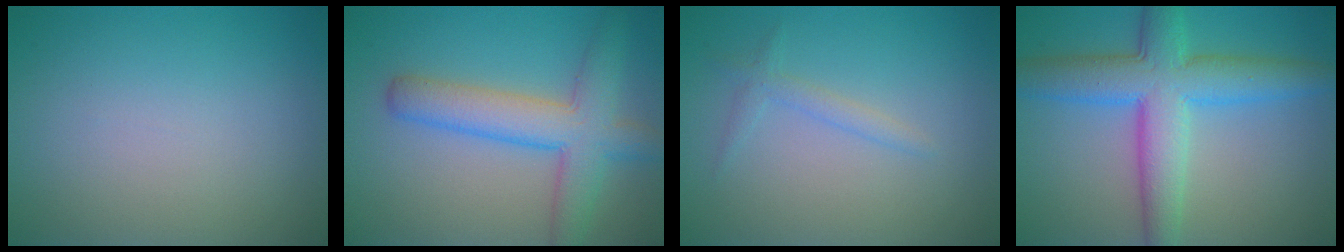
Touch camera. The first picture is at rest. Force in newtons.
{"total": 6.1, "press": 6.1, "slide": 0.2}
{"total": 1.3, "press": 1.3, "slide": 0.1}
{"total": 7.6, "press": 7.6, "slide": 0.1}